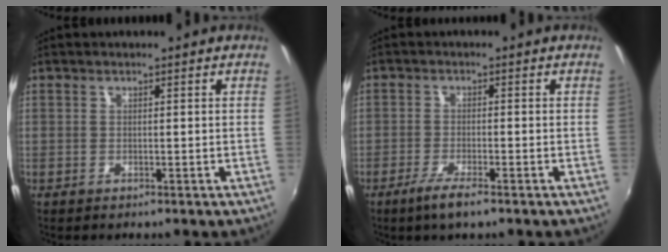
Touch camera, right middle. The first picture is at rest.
{"total": 4.3, "force": [-3.0, 0.6, 3.1], "torque": [-0.078, -0.010, -0.058]}